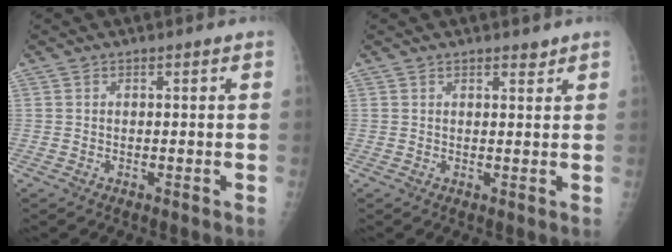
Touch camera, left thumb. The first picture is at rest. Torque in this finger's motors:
{"motor_torque": [0.20, 0.40, -0.12, -0.21, -0.01]}